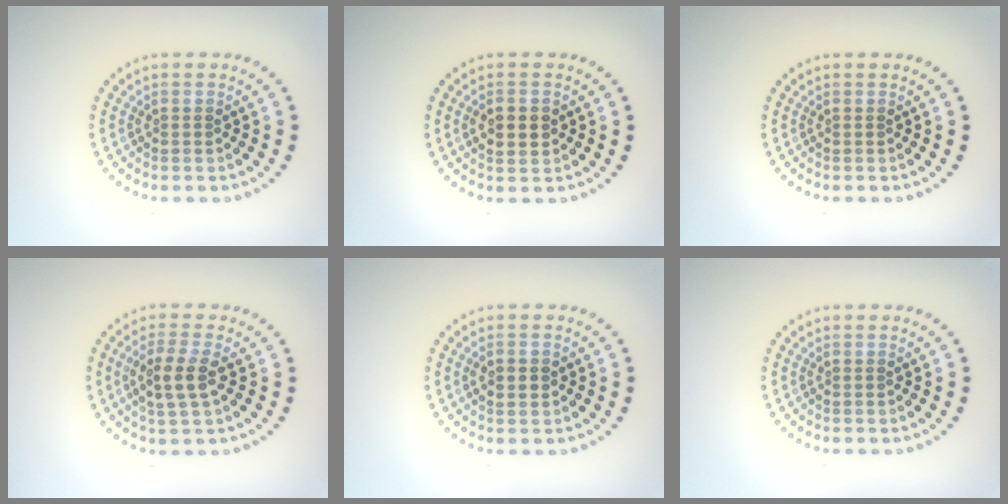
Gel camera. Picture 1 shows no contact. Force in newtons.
{"total": 2.3, "press": 2.3, "slide": 0.1}
{"total": 0.0}
{"total": 3.2, "press": 3.0, "slide": 1.2}
{"total": 2.2, "press": 2.2, "slide": 0.2}
{"total": 0.0}